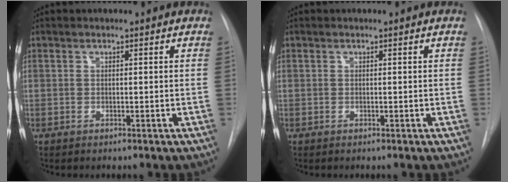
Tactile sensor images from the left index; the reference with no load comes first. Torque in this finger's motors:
{"motor_torque": [0.00, 0.00, -0.02, 0.00]}